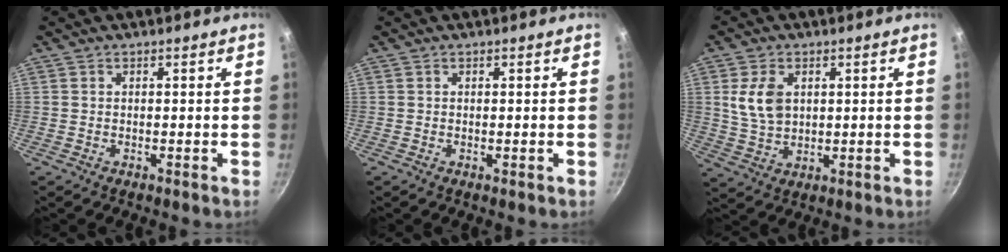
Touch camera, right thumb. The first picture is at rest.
{"total": 0.0}
{"total": 7.7, "force": [1.9, 5.2, 5.4], "torque": [-0.094, -0.010, 0.041]}